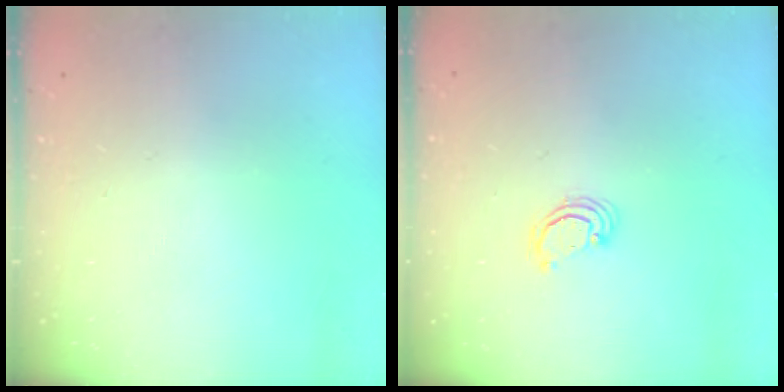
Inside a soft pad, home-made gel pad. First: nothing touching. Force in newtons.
{"total": 2.5, "press": 2.5, "slide": 0.2}